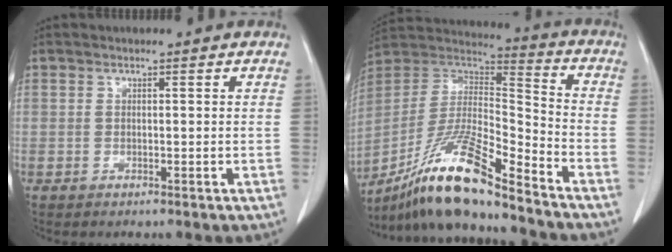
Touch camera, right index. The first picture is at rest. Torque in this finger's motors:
{"motor_torque": [0.66, -0.58, 0.38, 0.20]}